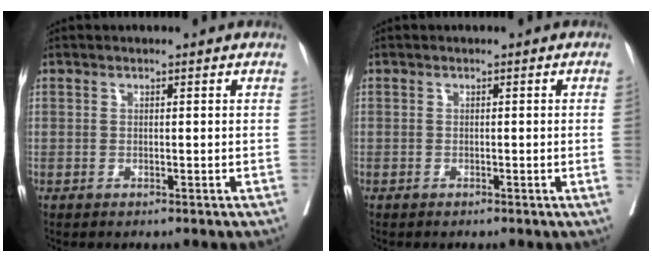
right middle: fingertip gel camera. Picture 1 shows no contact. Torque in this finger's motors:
{"motor_torque": [0.25, -0.46, -0.42, -0.21]}